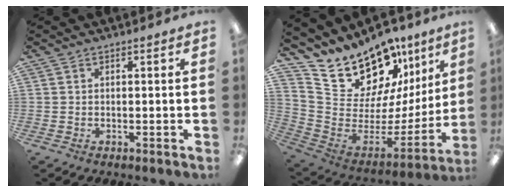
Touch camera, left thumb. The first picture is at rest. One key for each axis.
{"total": 20.9, "fx": 16.8, "fy": 10.0, "fz": 7.3, "tx": -0.112, "ty": -0.143, "tz": 0.317}